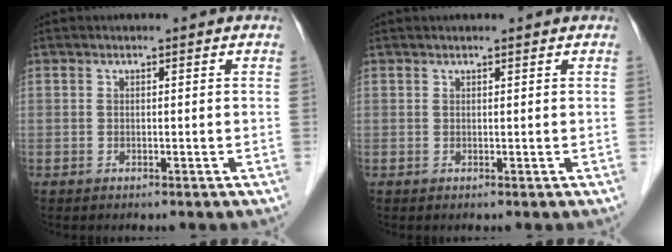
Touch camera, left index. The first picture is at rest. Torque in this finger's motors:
{"motor_torque": [1.12, -1.01, 0.08, 0.01]}